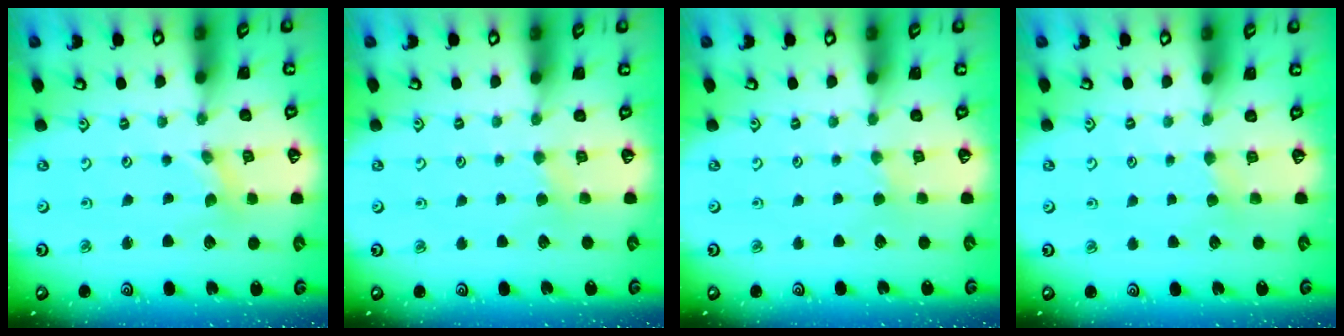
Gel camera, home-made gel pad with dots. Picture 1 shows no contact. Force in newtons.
{"total": 2.2, "press": 2.2, "slide": 0.4}
{"total": 1.2, "press": 1.1, "slide": 0.3}
{"total": 3.0, "press": 2.9, "slide": 0.5}